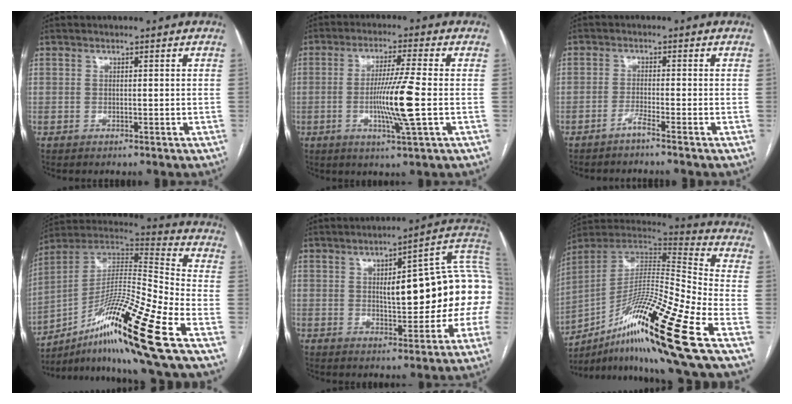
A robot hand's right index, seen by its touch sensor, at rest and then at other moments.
{"total": 9.2, "force": [-1.6, -1.1, 9.0], "torque": [-0.169, -0.014, -0.030]}
{"total": 2.1, "force": [-1.7, -0.8, 0.9], "torque": [-0.021, 0.002, -0.036]}
{"total": 22.2, "force": [-11.7, -0.2, 18.9], "torque": [-0.321, -0.005, -0.204]}
{"total": 19.2, "force": [1.0, 5.0, 18.5], "torque": [-0.221, 0.040, 0.019]}
{"total": 24.8, "force": [-12.8, 0.0, 21.2], "torque": [-0.353, -0.016, -0.223]}